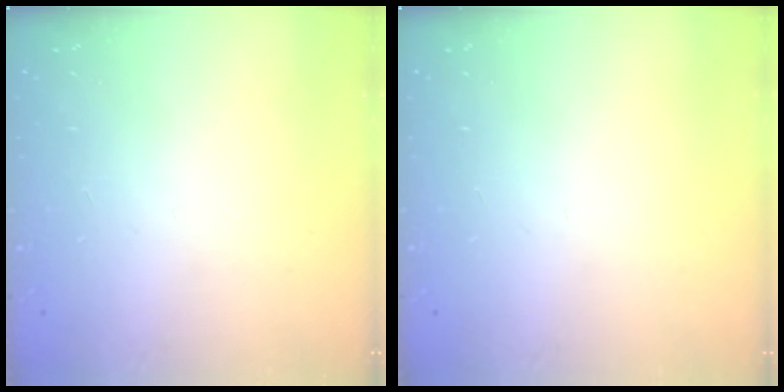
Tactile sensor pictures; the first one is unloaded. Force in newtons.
{"total": 0.0}